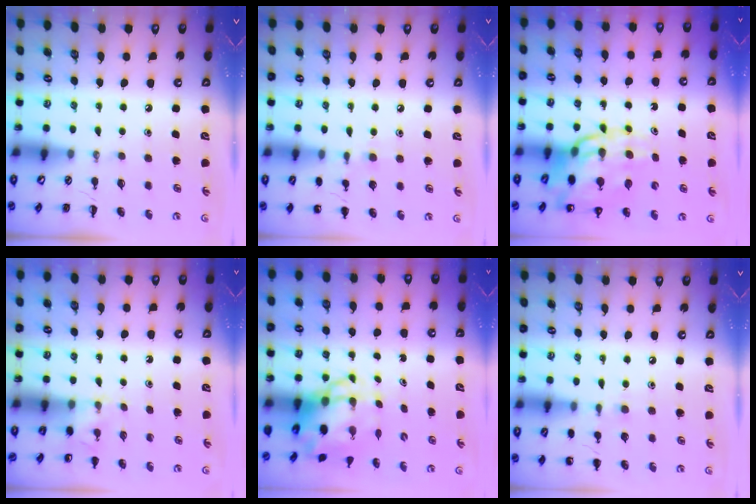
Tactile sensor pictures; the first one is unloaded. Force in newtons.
{"total": 6.2, "press": 5.9, "slide": 1.8}
{"total": 14.6, "press": 14.0, "slide": 4.2}
{"total": 2.6, "press": 2.4, "slide": 1.0}
{"total": 6.1, "press": 5.8, "slide": 1.9}
{"total": 5.8, "press": 5.5, "slide": 1.8}